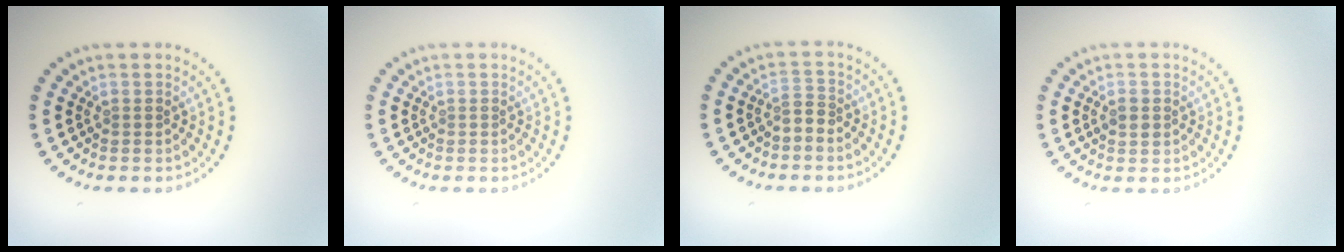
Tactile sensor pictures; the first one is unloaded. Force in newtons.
{"total": 0.0}
{"total": 1.2, "press": 0.7, "slide": 1.0}
{"total": 1.1, "press": 1.1, "slide": 0.1}